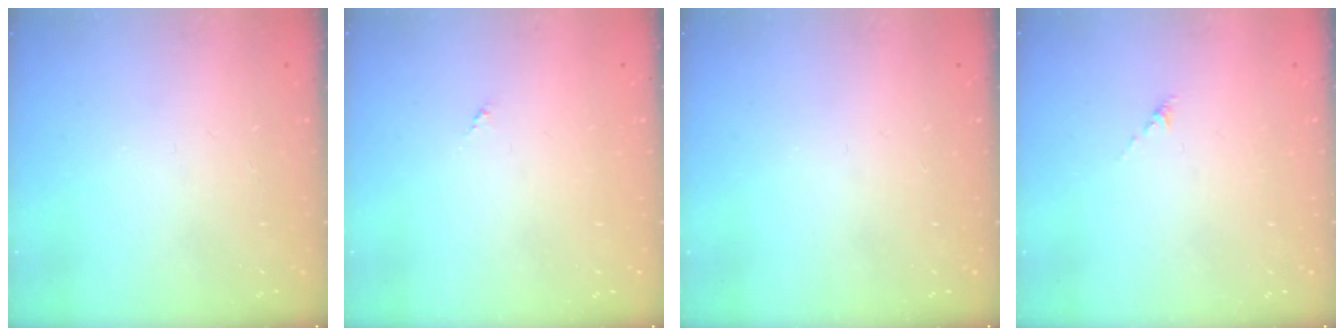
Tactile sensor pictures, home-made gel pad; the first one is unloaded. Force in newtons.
{"total": 0.0}
{"total": 0.0}
{"total": 0.0}